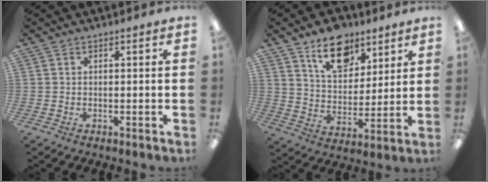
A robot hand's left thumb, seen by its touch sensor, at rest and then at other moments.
{"total": 14.1, "force": [9.3, 8.2, 6.6], "torque": [-0.088, -0.050, 0.167]}